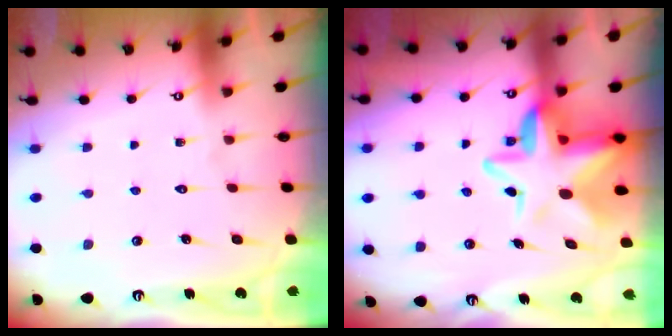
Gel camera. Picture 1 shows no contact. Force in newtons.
{"total": 11.1, "press": 11.0, "slide": 1.8}